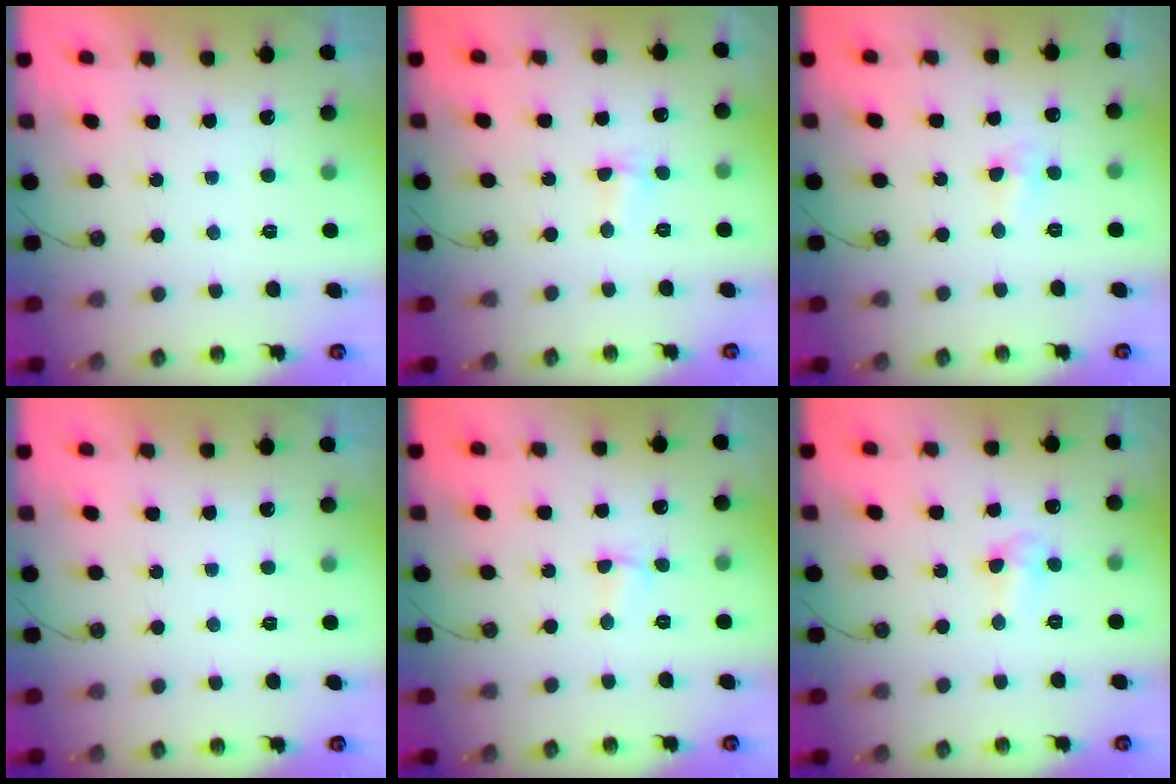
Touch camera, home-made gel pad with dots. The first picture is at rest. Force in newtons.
{"total": 2.6, "press": 2.5, "slide": 0.5}
{"total": 3.8, "press": 3.7, "slide": 0.6}
{"total": 0.0}
{"total": 2.2, "press": 2.1, "slide": 0.5}
{"total": 3.5, "press": 3.5, "slide": 0.7}